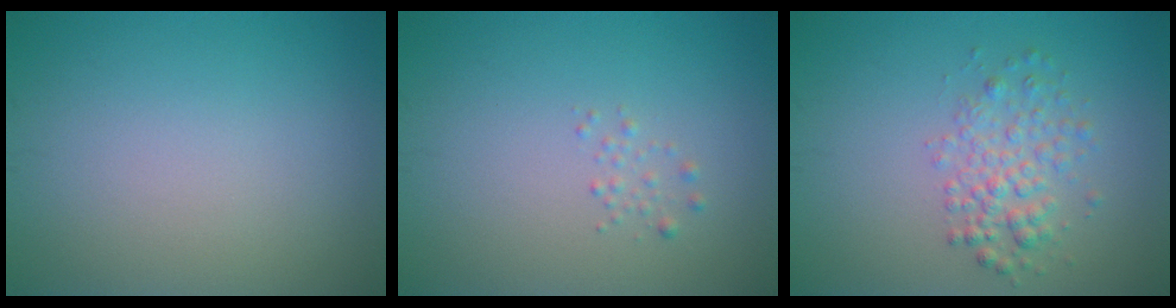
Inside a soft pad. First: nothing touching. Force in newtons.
{"total": 0.8, "press": 0.8, "slide": 0.0}
{"total": 2.8, "press": 2.8, "slide": 0.1}